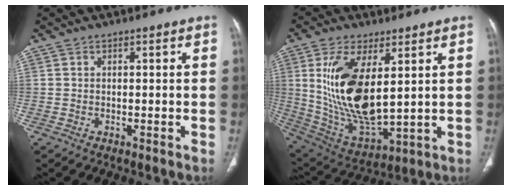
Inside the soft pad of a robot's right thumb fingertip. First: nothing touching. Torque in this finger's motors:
{"motor_torque": [0.58, 4.43, 1.77, 0.21, 0.72]}